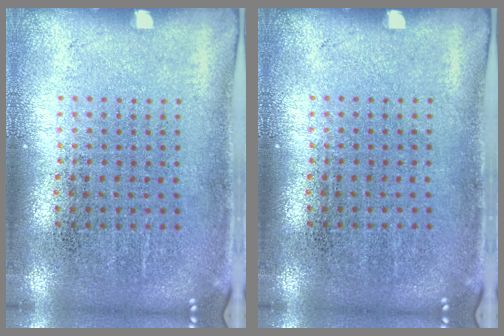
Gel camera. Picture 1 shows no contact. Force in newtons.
{"total": 0.0}